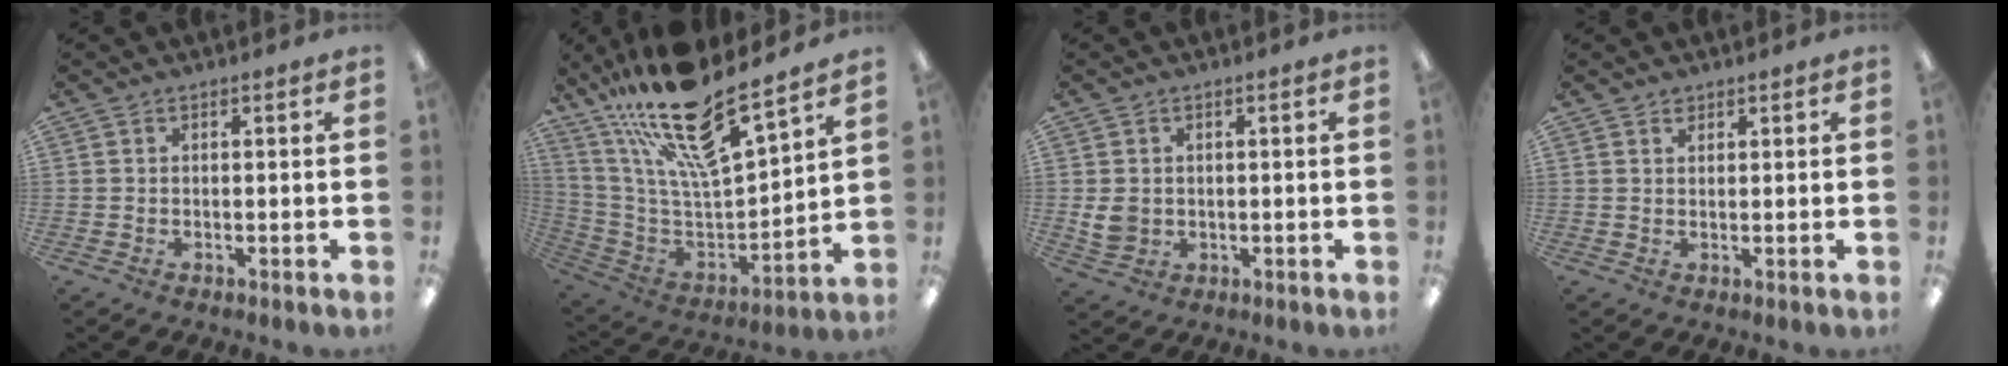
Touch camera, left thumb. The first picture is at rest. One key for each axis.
{"total": 23.1, "fx": 18.0, "fy": 5.4, "fz": 13.4, "tx": -0.237, "ty": -0.125, "tz": 0.305}
{"total": 4.6, "fx": 0.5, "fy": 4.0, "fz": 2.3, "tx": -0.033, "ty": 0.000, "tz": 0.009}
{"total": 1.4, "fx": 1.2, "fy": 0.7, "fz": 0.3, "tx": 0.001, "ty": -0.004, "tz": 0.022}